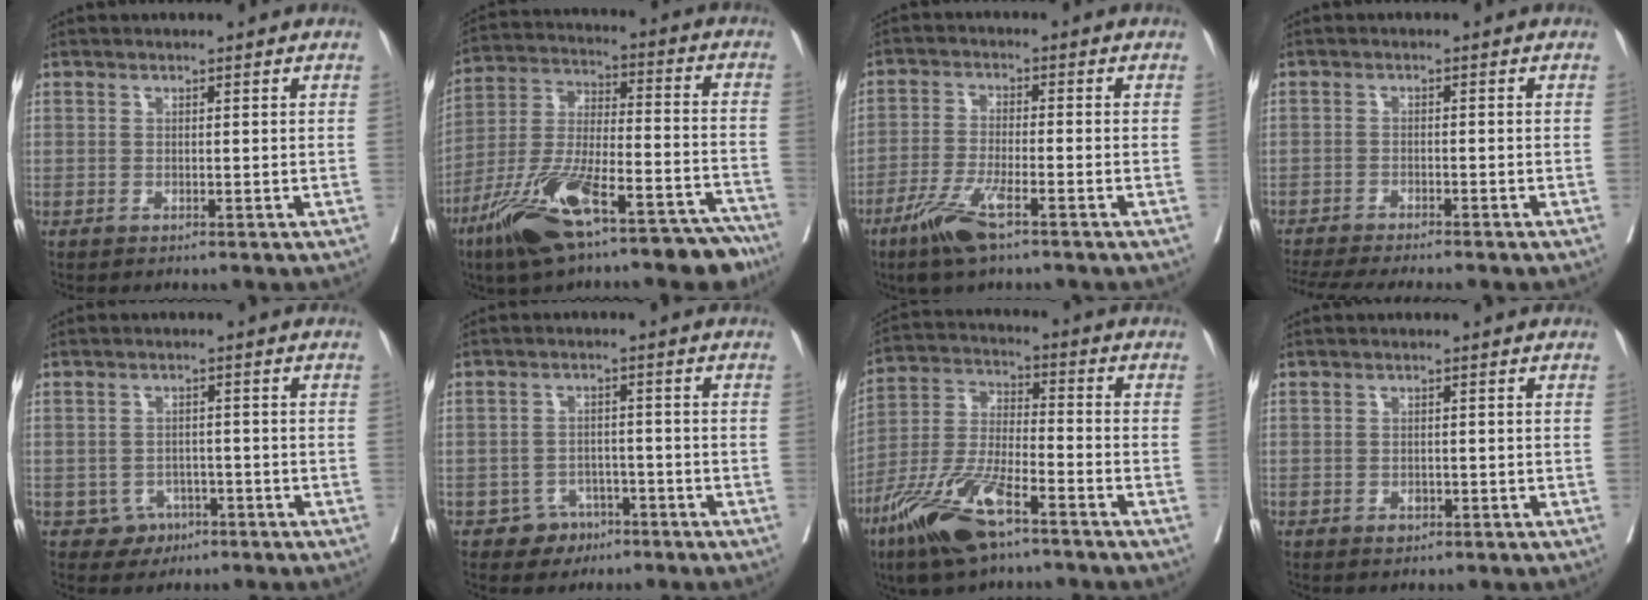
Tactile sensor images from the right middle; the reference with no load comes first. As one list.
[{"total": 21.5, "force": [-15.1, 5.5, 14.2], "torque": [-0.225, 0.012, -0.260]}, {"total": 7.5, "force": [-4.8, 0.9, 5.7], "torque": [-0.120, -0.015, -0.089]}, {"total": 10.1, "force": [-8.9, 0.3, 4.7], "torque": [-0.062, -0.011, -0.136]}, {"total": 3.4, "force": [-1.7, 2.9, 0.4], "torque": [0.001, 0.012, -0.018]}, {"total": 3.9, "force": [-2.4, 3.0, 0.4], "torque": [0.001, 0.014, -0.030]}, {"total": 14.3, "force": [-8.9, 3.4, 10.6], "torque": [-0.226, -0.022, -0.169]}, {"total": 1.2, "force": [-0.6, 0.8, 0.6], "torque": [-0.008, 0.002, -0.005]}]